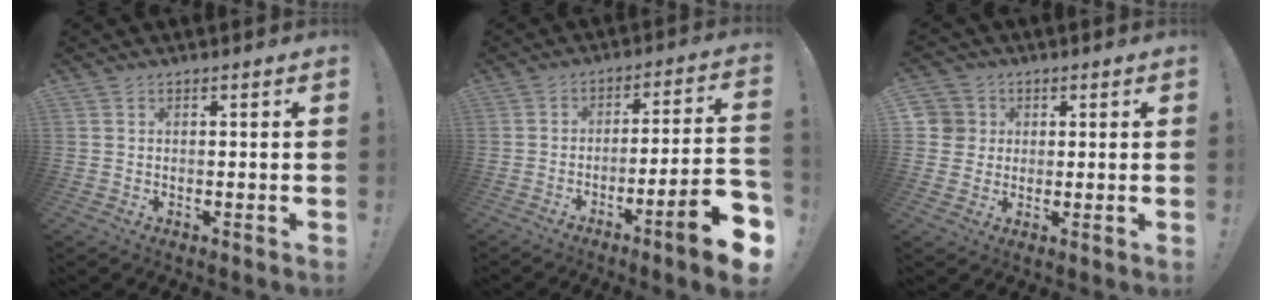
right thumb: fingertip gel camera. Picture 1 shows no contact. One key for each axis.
{"total": 13.1, "fx": -6.8, "fy": 0.9, "fz": 11.1, "tx": -0.153, "ty": 0.029, "tz": -0.104}
{"total": 5.1, "fx": 1.0, "fy": 5.0, "fz": 0.9, "tx": -0.023, "ty": -0.002, "tz": 0.019}